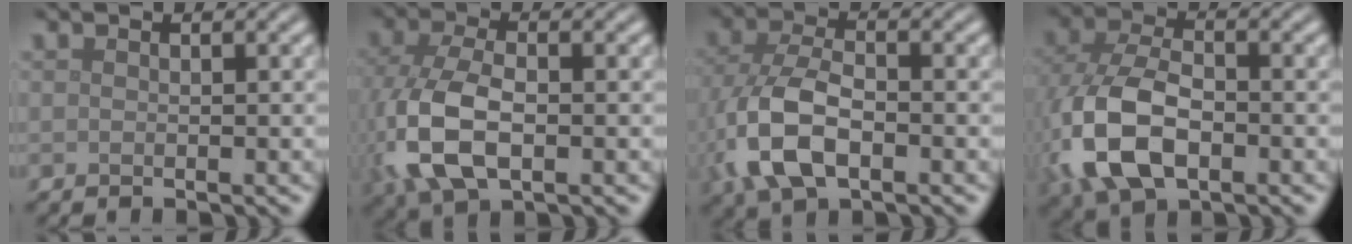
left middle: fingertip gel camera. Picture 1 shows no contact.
{"total": 8.6, "force": [-1.4, 4.7, 7.0], "torque": [-0.177, -0.009, -0.031]}
{"total": 7.8, "force": [-2.4, 4.3, 6.1], "torque": [-0.149, -0.007, -0.054]}
{"total": 9.8, "force": [-2.6, 5.9, 7.4], "torque": [-0.188, -0.012, -0.058]}